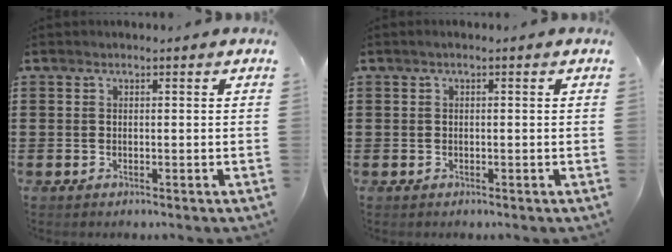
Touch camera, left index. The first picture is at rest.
{"total": 0.5, "force": [-0.2, 0.0, 0.5], "torque": [-0.008, -0.004, -0.002]}